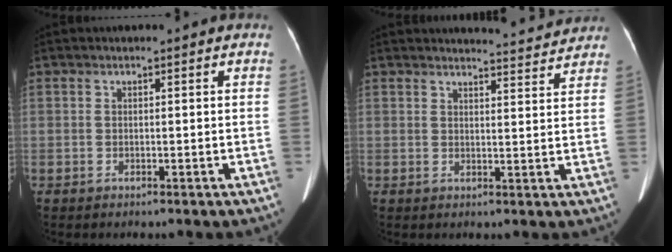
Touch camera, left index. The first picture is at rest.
{"total": 6.3, "force": [6.3, 0.3, 0.3], "torque": [-0.008, -0.004, 0.066]}